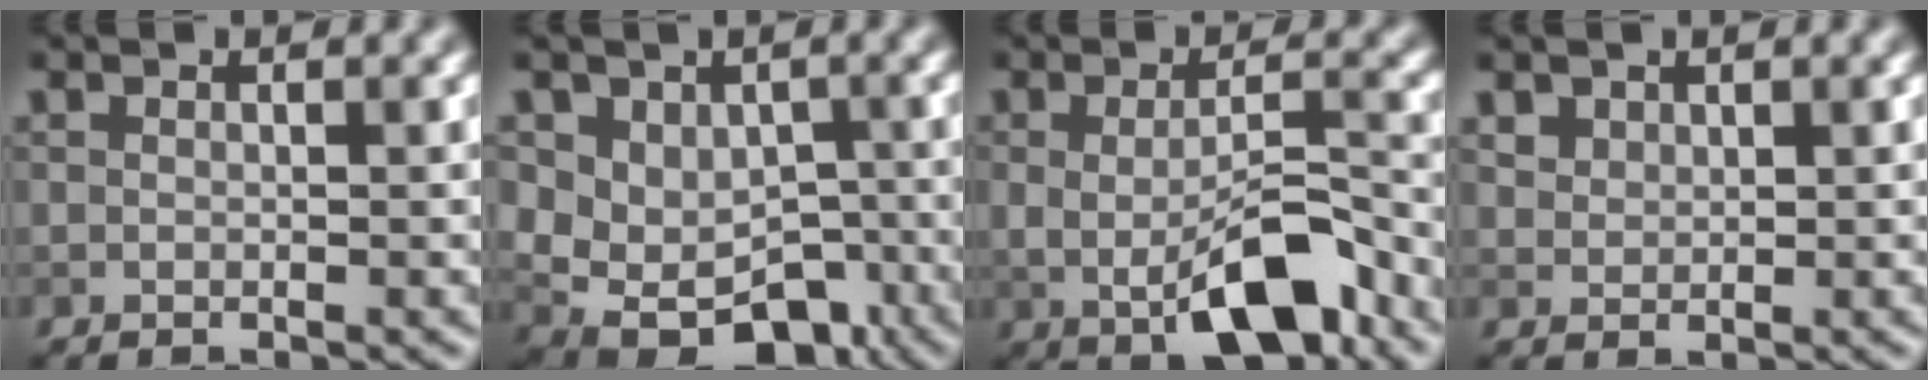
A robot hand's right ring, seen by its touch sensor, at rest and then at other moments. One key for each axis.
{"total": 6.4, "fx": -0.4, "fy": 5.2, "fz": 3.7, "tx": -0.036, "ty": -0.010, "tz": 0.001}
{"total": 6.9, "fx": -1.9, "fy": 2.7, "fz": 6.0, "tx": -0.106, "ty": -0.005, "tz": -0.029}
{"total": 1.3, "fx": 0.9, "fy": 0.9, "fz": 0.2, "tx": -0.007, "ty": -0.006, "tz": 0.025}